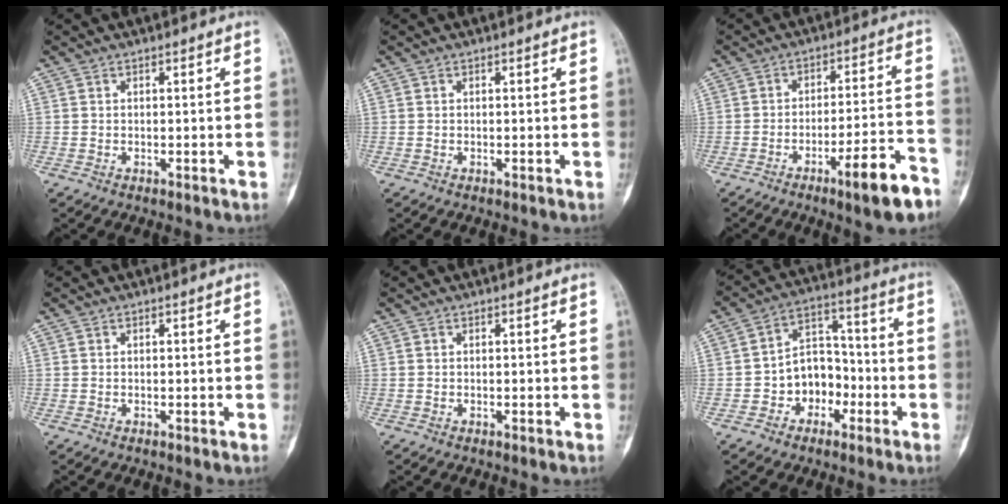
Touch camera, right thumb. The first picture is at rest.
{"total": 0.0}
{"total": 10.8, "force": [-6.6, 1.8, 8.3], "torque": [-0.119, 0.045, -0.097]}
{"total": 0.0}
{"total": 0.0}
{"total": 9.7, "force": [-3.2, 7.5, 5.2], "torque": [-0.040, 0.051, -0.062]}